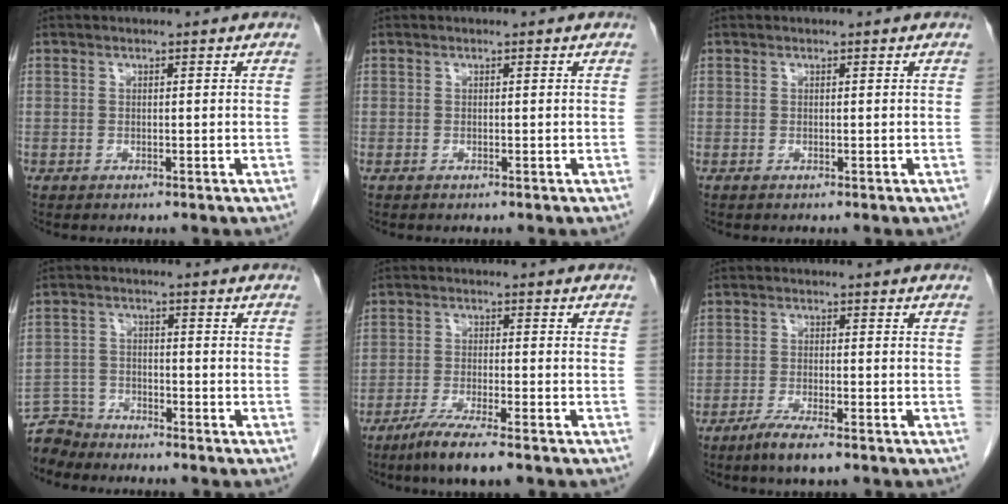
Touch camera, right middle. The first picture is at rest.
{"total": 0.0}
{"total": 0.0}
{"total": 5.5, "force": [-5.4, 1.3, -0.7], "torque": [0.016, -0.001, -0.102]}
{"total": 6.5, "force": [-4.6, 0.0, 4.6], "torque": [-0.087, -0.018, -0.080]}
{"total": 4.4, "force": [-3.0, 0.3, 3.2], "torque": [-0.064, -0.010, -0.054]}